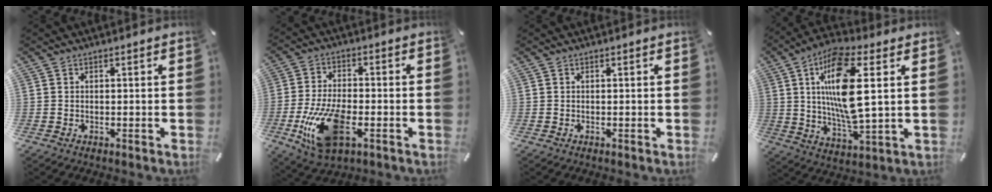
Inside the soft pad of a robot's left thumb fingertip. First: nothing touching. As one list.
[{"total": 14.6, "force": [-4.7, 7.6, 11.6], "torque": [-0.237, -0.002, -0.076]}, {"total": 0.0}, {"total": 16.5, "force": [3.7, 5.4, 15.2], "torque": [-0.307, -0.013, 0.054]}]